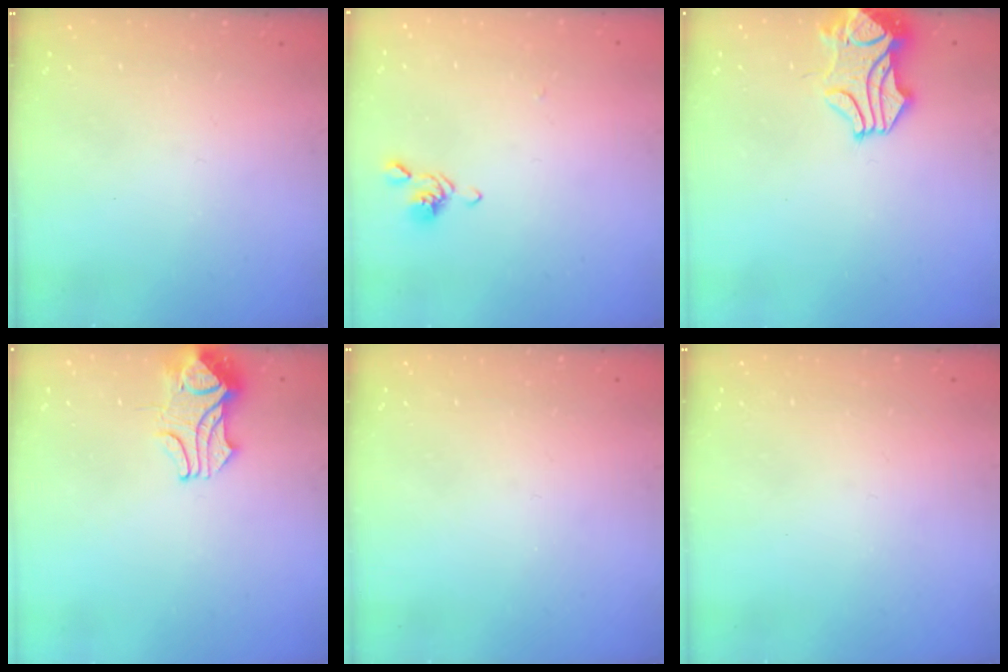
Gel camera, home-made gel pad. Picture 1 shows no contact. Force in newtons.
{"total": 2.1, "press": 2.0, "slide": 0.7}
{"total": 2.0, "press": 1.5, "slide": 1.4}
{"total": 2.3, "press": 2.2, "slide": 0.8}
{"total": 0.0}
{"total": 0.0}